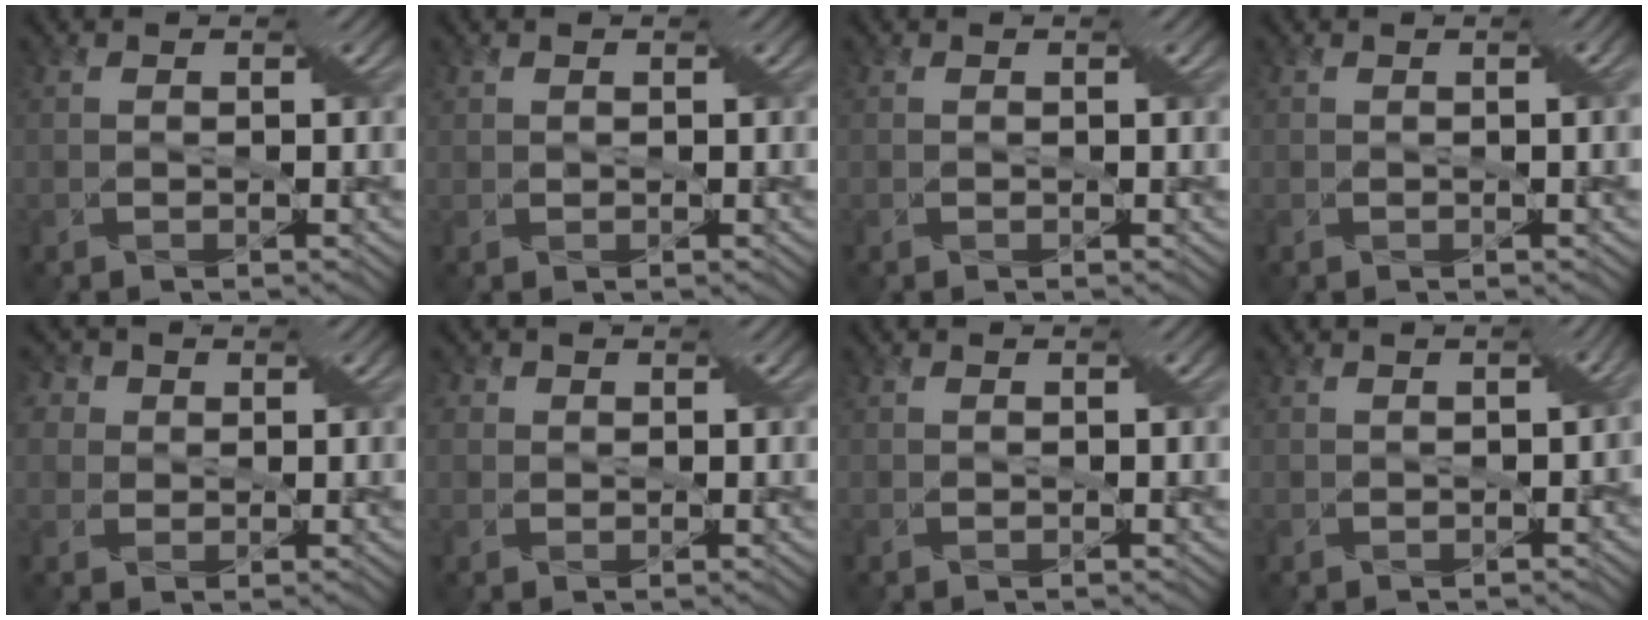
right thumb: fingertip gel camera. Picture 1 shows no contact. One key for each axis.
{"total": 0.9, "fx": 0.6, "fy": 0.7, "fz": 0.2, "tx": -0.005, "ty": -0.001, "tz": 0.010}
{"total": 0.0}
{"total": 1.5, "fx": 0.1, "fy": 0.3, "fz": 1.5, "tx": -0.018, "ty": 0.006, "tz": 0.001}
{"total": 6.2, "fx": 2.6, "fy": 4.9, "fz": 2.6, "tx": -0.069, "ty": 0.027, "tz": 0.033}
{"total": 2.7, "fx": 1.0, "fy": 2.3, "fz": 1.0, "tx": -0.016, "ty": 0.012, "tz": 0.003}
{"total": 0.0}
{"total": 2.2, "fx": -0.4, "fy": 1.4, "fz": 1.7, "tx": -0.018, "ty": -0.005, "tz": -0.005}